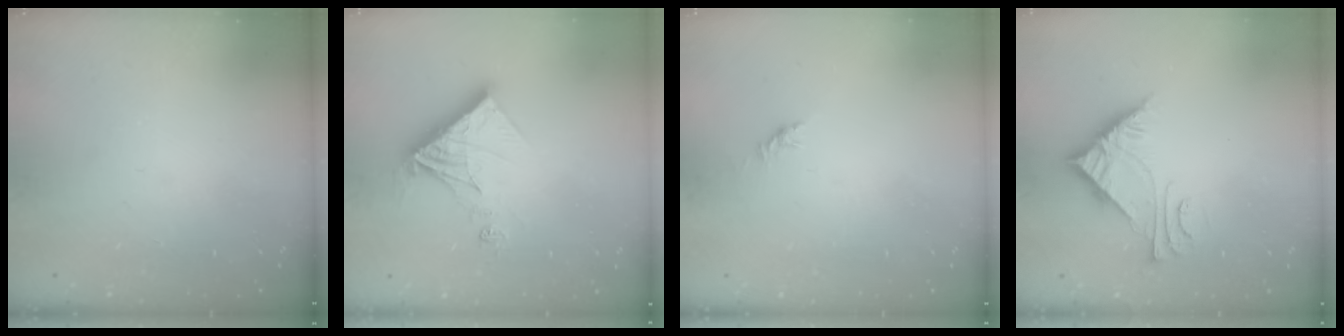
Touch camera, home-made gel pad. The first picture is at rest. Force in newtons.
{"total": 14.1, "press": 14.0, "slide": 1.5}
{"total": 0.0}
{"total": 6.9, "press": 6.8, "slide": 0.5}